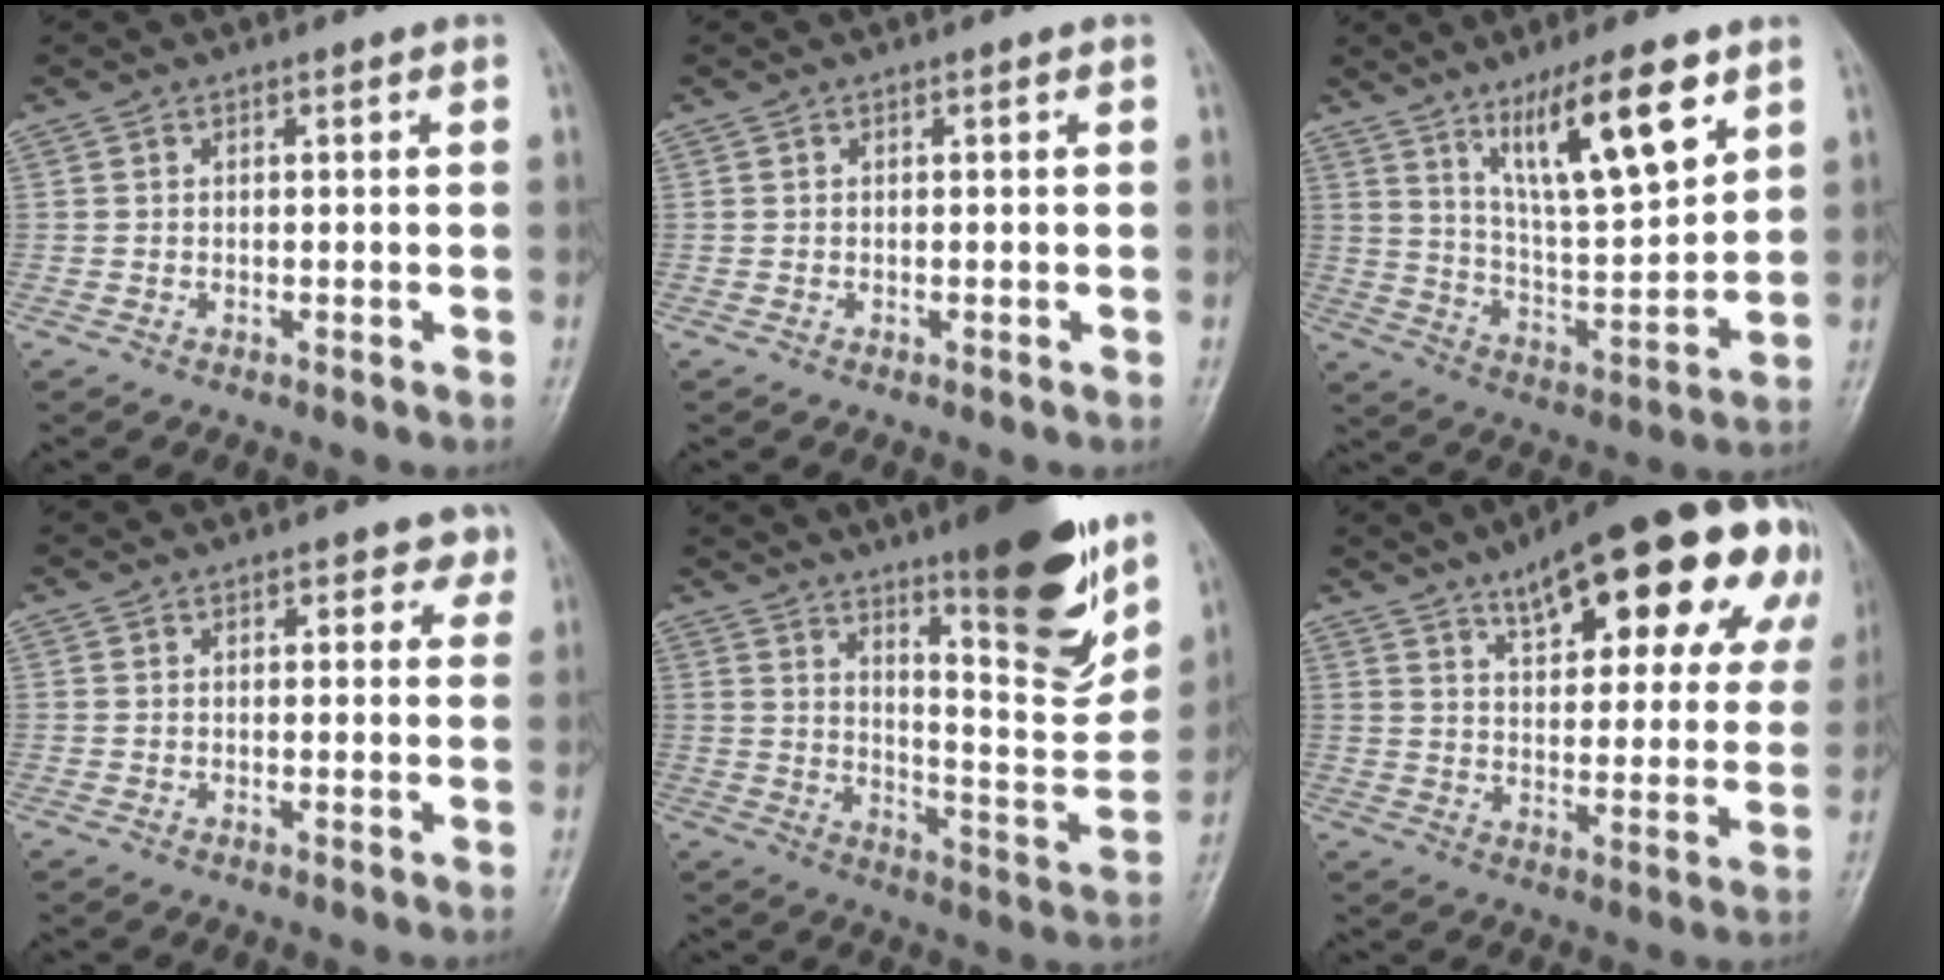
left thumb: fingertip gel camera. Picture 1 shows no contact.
{"total": 0.0}
{"total": 15.8, "force": [8.8, 3.7, 12.6], "torque": [-0.197, -0.048, 0.160]}
{"total": 3.0, "force": [1.8, 1.9, 1.5], "torque": [0.010, -0.005, 0.018]}
{"total": 21.9, "force": [13.9, 4.8, 16.2], "torque": [-0.189, -0.081, 0.214]}
{"total": 23.6, "force": [12.6, 8.8, 18.0], "torque": [-0.203, -0.011, 0.174]}